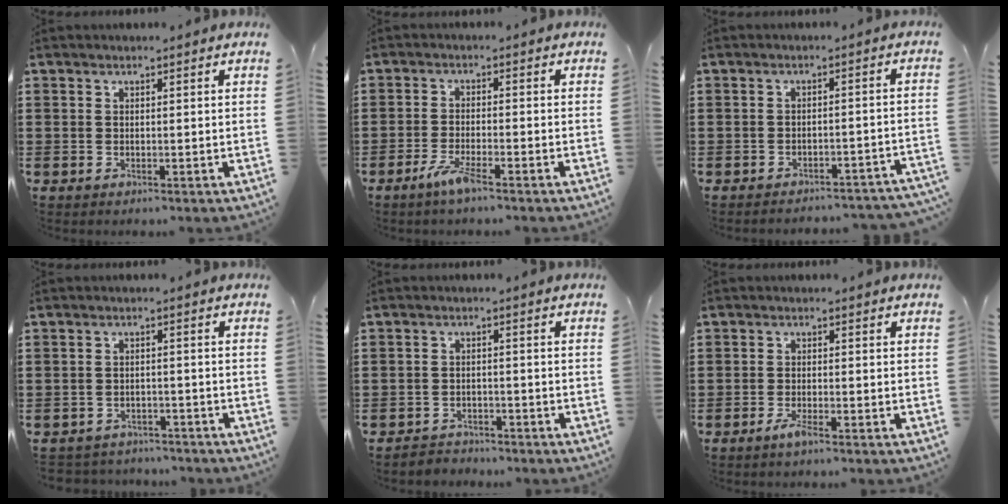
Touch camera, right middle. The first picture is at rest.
{"total": 3.9, "force": [-2.5, 0.2, 2.9], "torque": [-0.061, -0.008, -0.047]}
{"total": 2.1, "force": [-2.1, -0.5, 0.3], "torque": [-0.002, 0.001, -0.043]}
{"total": 2.0, "force": [-1.9, -0.1, -0.5], "torque": [0.005, 0.000, -0.045]}
{"total": 2.0, "force": [-1.9, 0.1, -0.6], "torque": [0.007, 0.001, -0.045]}
{"total": 2.2, "force": [-1.4, 0.2, 1.7], "torque": [-0.036, -0.004, -0.027]}